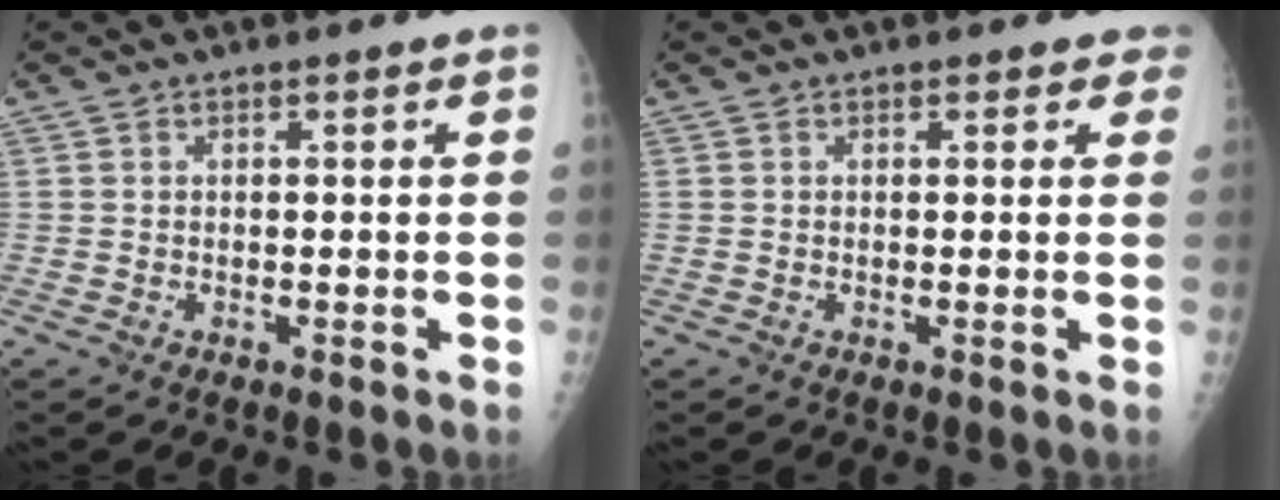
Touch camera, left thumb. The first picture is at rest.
{"total": 2.3, "force": [1.8, 1.3, 0.6], "torque": [0.024, -0.004, 0.008]}